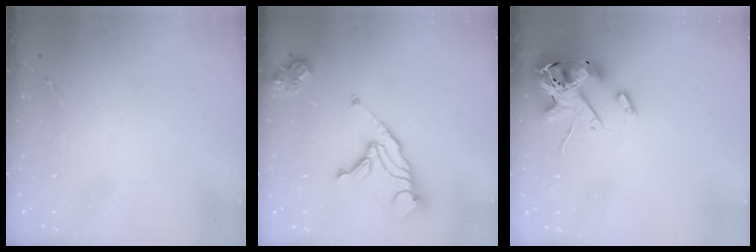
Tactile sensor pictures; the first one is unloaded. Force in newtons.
{"total": 15.4, "press": 15.3, "slide": 1.7}
{"total": 16.4, "press": 16.2, "slide": 2.7}